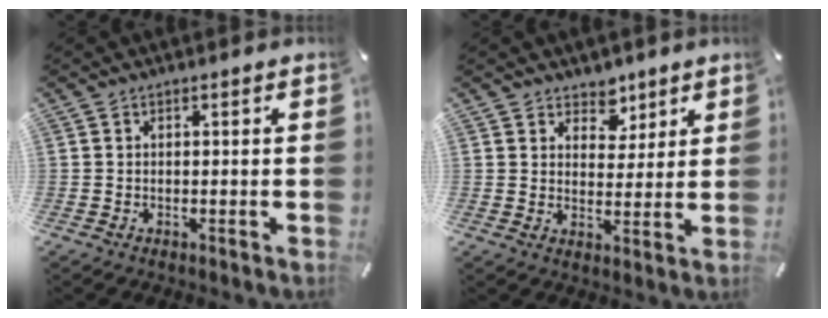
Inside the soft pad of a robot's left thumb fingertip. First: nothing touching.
{"total": 5.7, "force": [4.0, 4.2, 0.3], "torque": [0.012, -0.031, 0.067]}